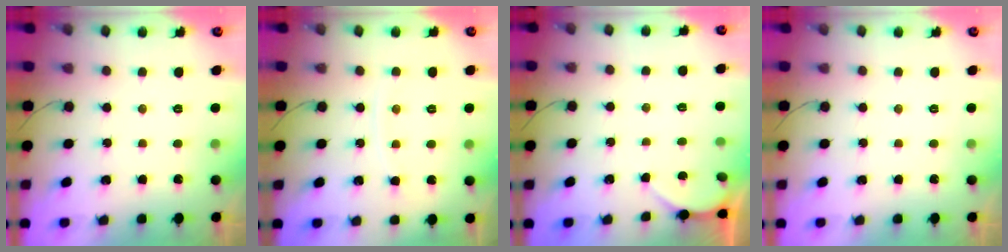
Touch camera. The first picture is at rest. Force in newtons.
{"total": 3.7, "press": 3.6, "slide": 0.4}
{"total": 2.5, "press": 2.4, "slide": 0.3}
{"total": 0.0}